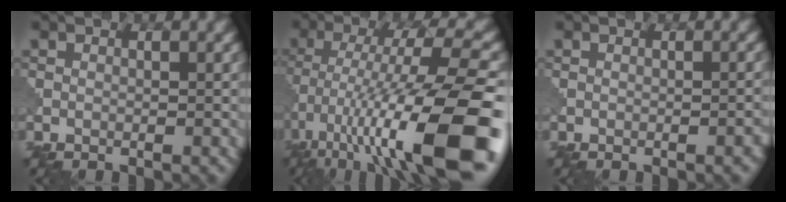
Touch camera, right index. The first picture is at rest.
{"total": 14.6, "force": [-6.4, 3.7, 12.6], "torque": [-0.208, 0.009, -0.099]}
{"total": 1.3, "force": [-0.5, 0.4, 1.2], "torque": [-0.008, 0.005, -0.006]}